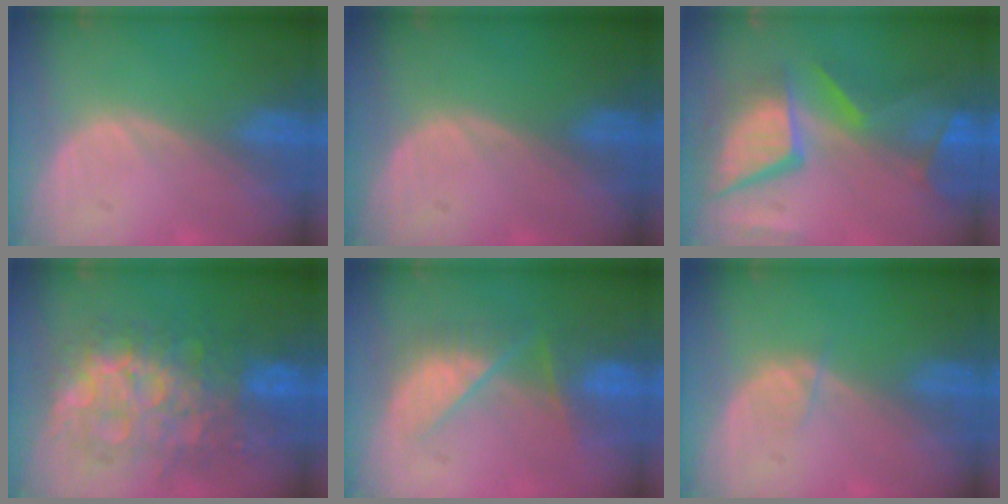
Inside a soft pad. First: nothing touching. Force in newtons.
{"total": 0.0}
{"total": 12.4, "press": 10.1, "slide": 7.1}
{"total": 12.4, "press": 12.3, "slide": 1.3}
{"total": 7.5, "press": 7.3, "slide": 1.9}
{"total": 1.2, "press": 1.2, "slide": 0.2}